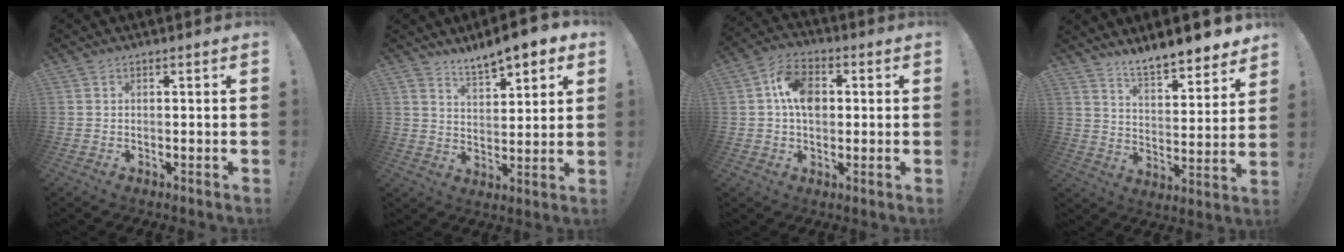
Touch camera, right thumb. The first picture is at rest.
{"total": 8.2, "force": [6.8, 2.4, 4.0], "torque": [-0.063, -0.047, 0.122]}
{"total": 11.0, "force": [1.7, 7.7, 7.6], "torque": [-0.121, 0.011, 0.032]}
{"total": 9.8, "force": [9.1, 1.5, 3.3], "torque": [-0.056, -0.081, 0.159]}